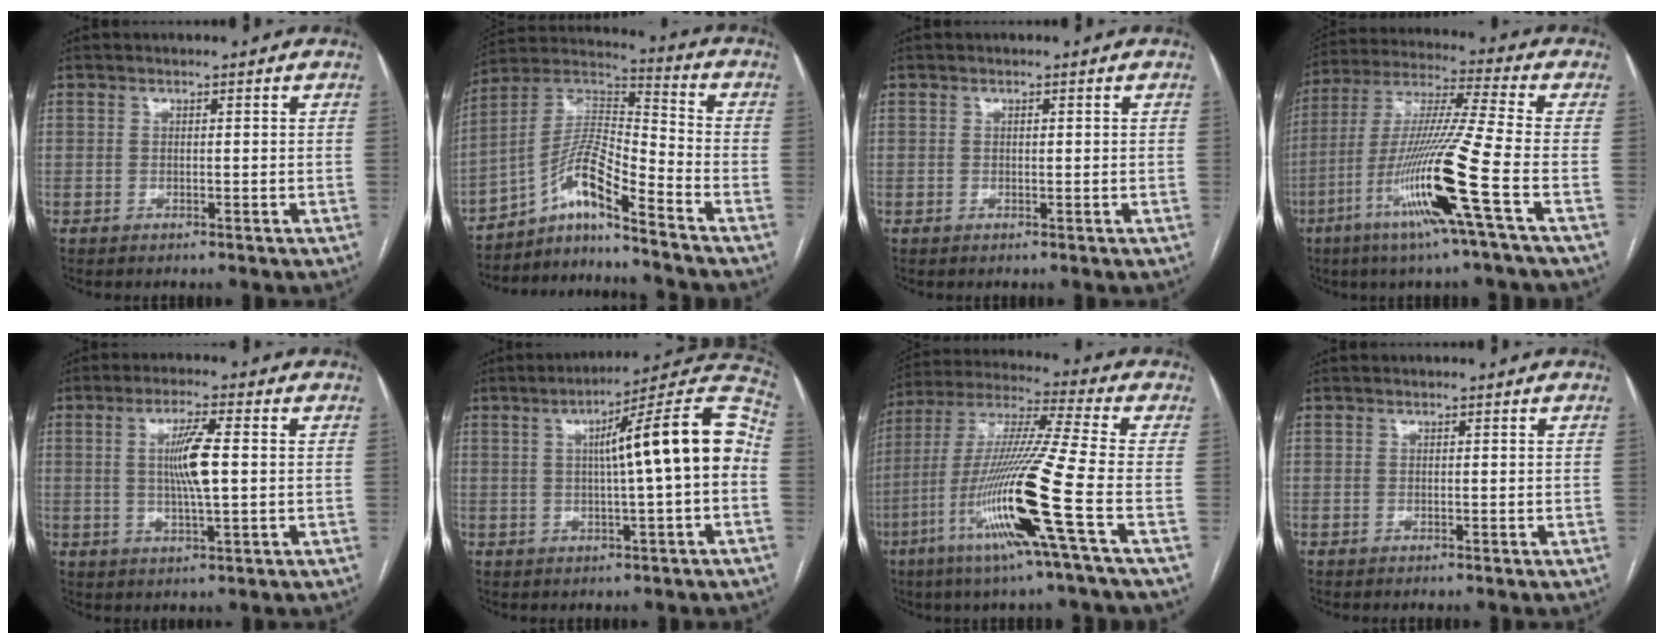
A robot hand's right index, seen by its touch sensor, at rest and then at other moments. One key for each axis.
{"total": 11.0, "fx": -7.4, "fy": 0.3, "fz": 8.1, "tx": -0.163, "ty": 0.022, "tz": -0.136}
{"total": 0.0}
{"total": 16.9, "fx": -6.5, "fy": -1.8, "fz": 15.5, "tx": -0.312, "ty": -0.022, "tz": -0.127}
{"total": 6.7, "fx": 0.5, "fy": 0.2, "fz": 6.7, "tx": -0.127, "ty": -0.002, "tz": 0.009}
{"total": 14.7, "fx": 0.6, "fy": 0.4, "fz": 14.7, "tx": -0.209, "ty": 0.036, "tz": 0.003}
{"total": 18.1, "fx": -6.5, "fy": -1.6, "fz": 16.8, "tx": -0.344, "ty": -0.024, "tz": -0.132}
{"total": 0.0}